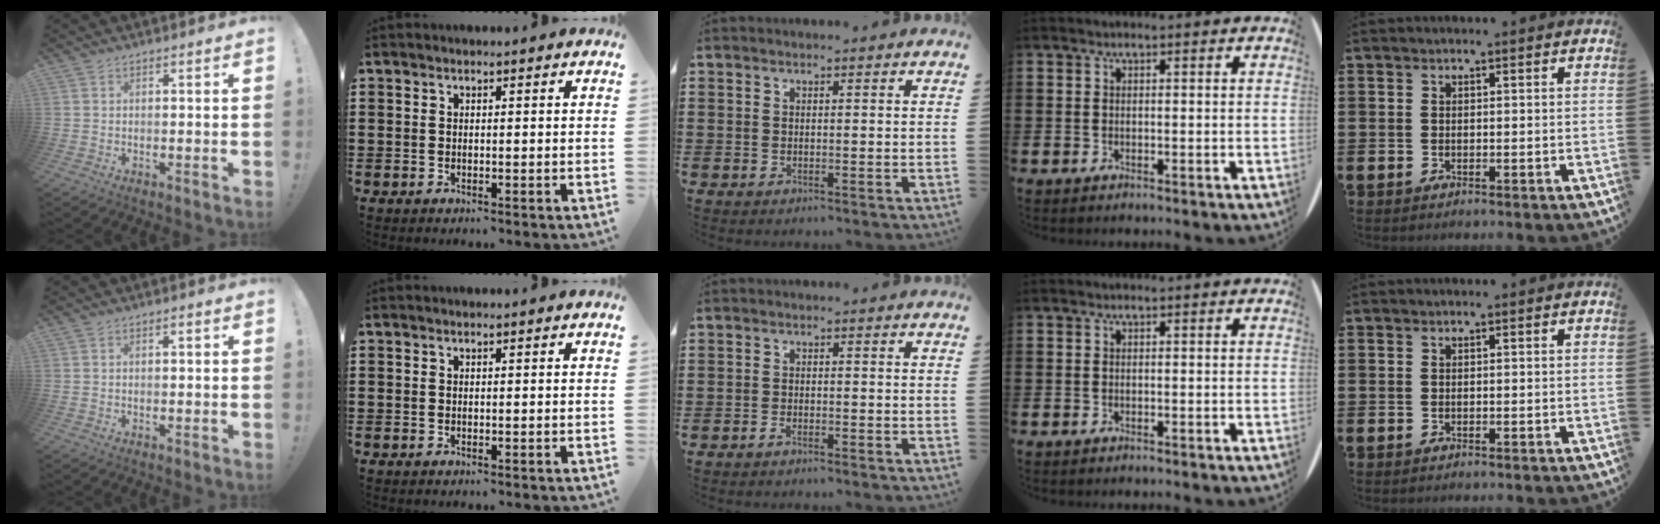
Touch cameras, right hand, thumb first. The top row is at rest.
{"thumb": {"total": 0.6, "force": [-0.1, 0.2, 0.6], "torque": [-0.010, 0.002, -0.002]}, "middle": {"total": 1.1, "force": [-1.0, 0.1, 0.5], "torque": [-0.013, -0.002, -0.019]}}